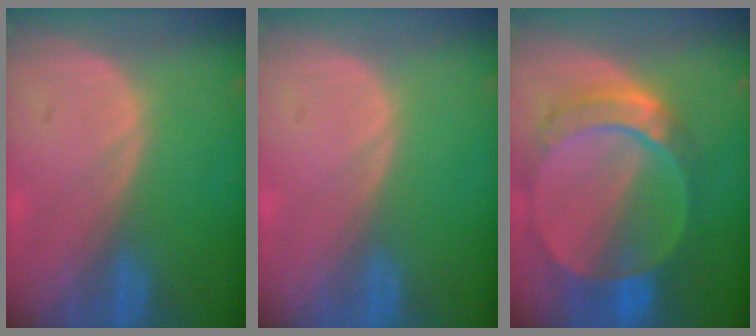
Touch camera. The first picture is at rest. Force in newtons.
{"total": 0.0}
{"total": 9.8, "press": 8.4, "slide": 5.0}